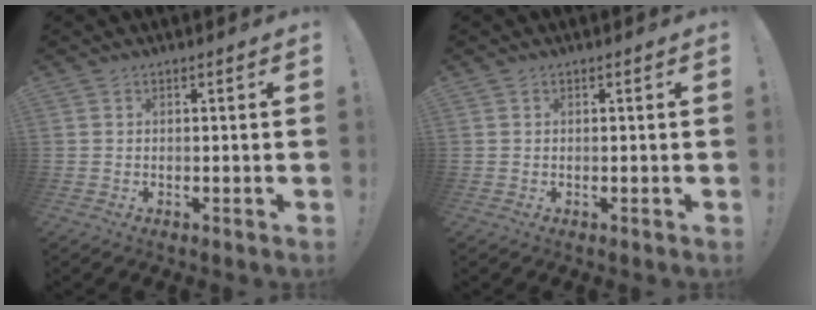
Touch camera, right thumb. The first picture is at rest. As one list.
[{"total": 0.0}]